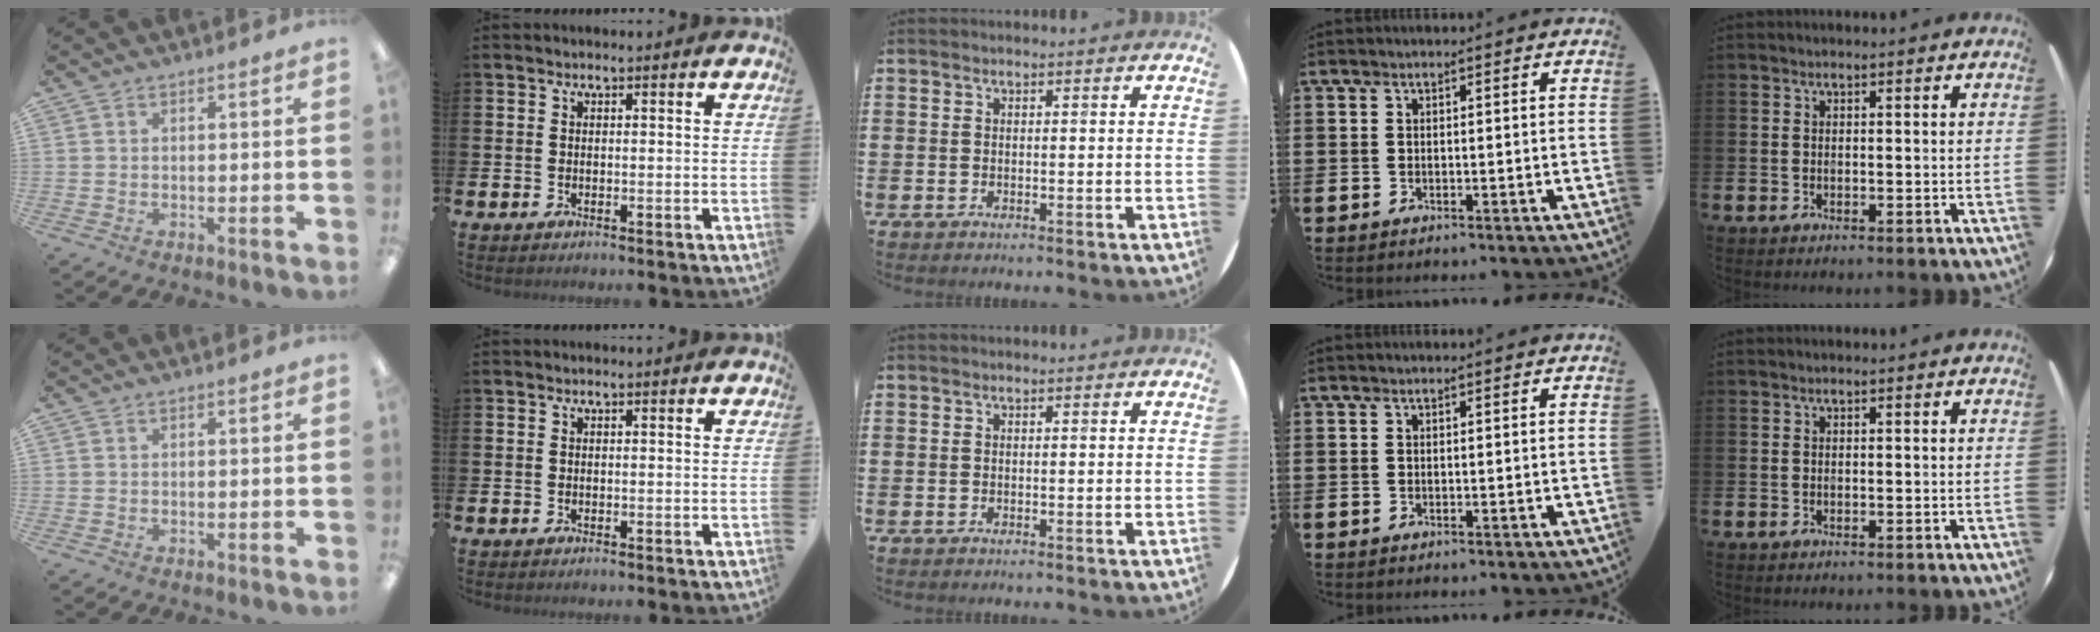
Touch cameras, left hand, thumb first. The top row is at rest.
{}